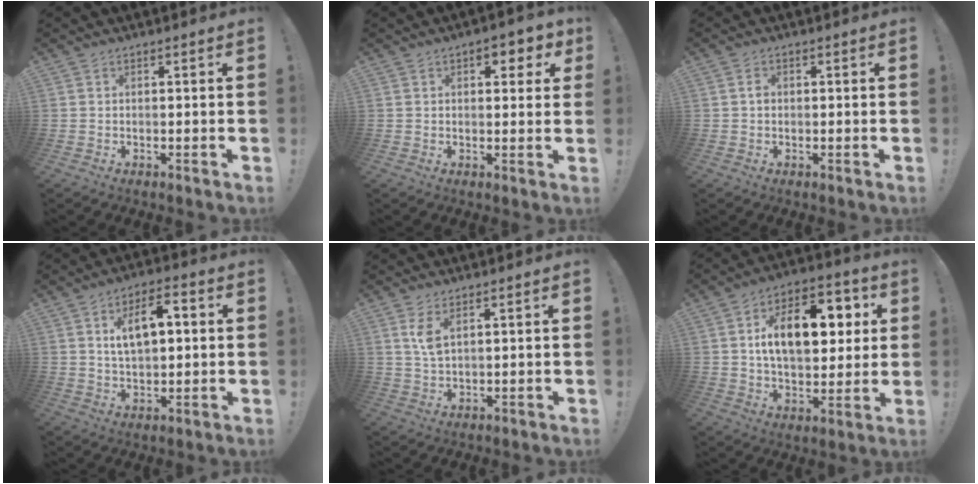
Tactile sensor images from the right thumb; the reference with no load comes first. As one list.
[{"total": 4.7, "force": [2.0, 2.6, 3.3], "torque": [-0.022, -0.010, 0.026]}, {"total": 1.2, "force": [0.0, 1.0, 0.8], "torque": [-0.007, 0.003, -0.003]}, {"total": 10.4, "force": [2.7, 5.7, 8.3], "torque": [-0.123, 0.006, 0.046]}, {"total": 4.6, "force": [2.1, 1.7, 3.7], "torque": [-0.068, -0.013, 0.033]}, {"total": 17.8, "force": [4.3, 10.4, 13.8], "torque": [-0.200, 0.004, 0.073]}]